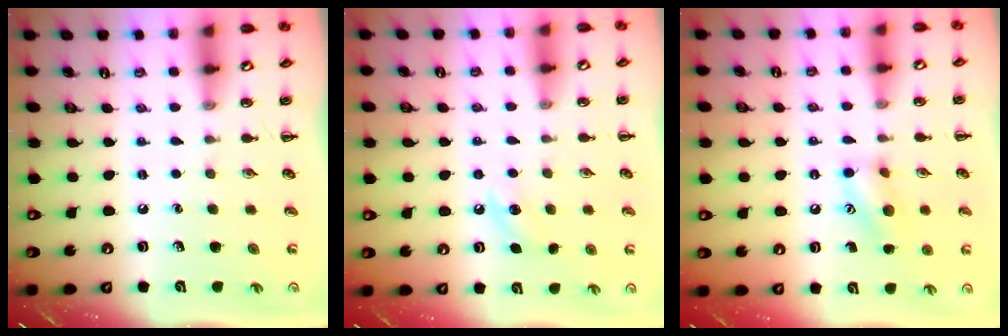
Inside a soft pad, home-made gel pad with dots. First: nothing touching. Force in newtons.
{"total": 5.5, "press": 5.3, "slide": 1.6}
{"total": 10.4, "press": 10.3, "slide": 0.9}